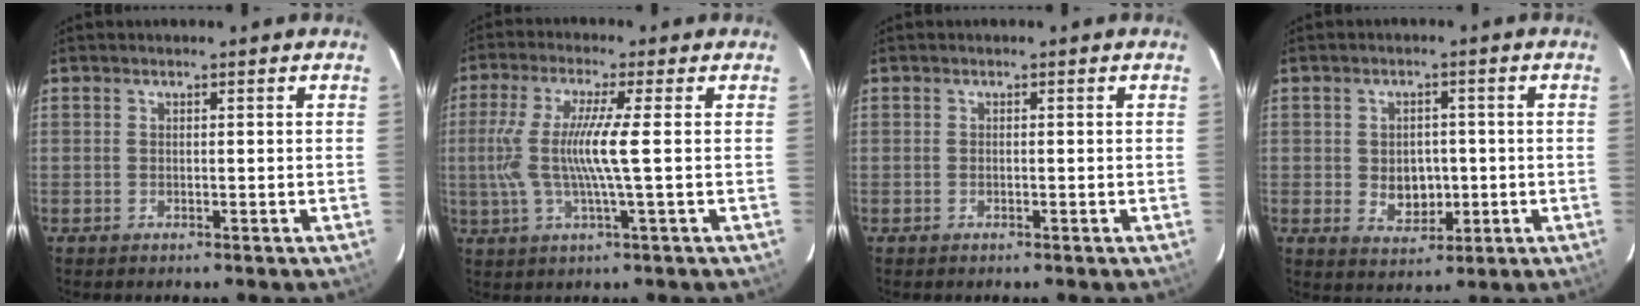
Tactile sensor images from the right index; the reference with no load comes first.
{"total": 9.6, "force": [-0.1, -0.5, 9.6], "torque": [-0.192, -0.003, 0.000]}
{"total": 0.0}
{"total": 5.8, "force": [-0.6, 4.6, 3.5], "torque": [-0.063, -0.001, 0.004]}